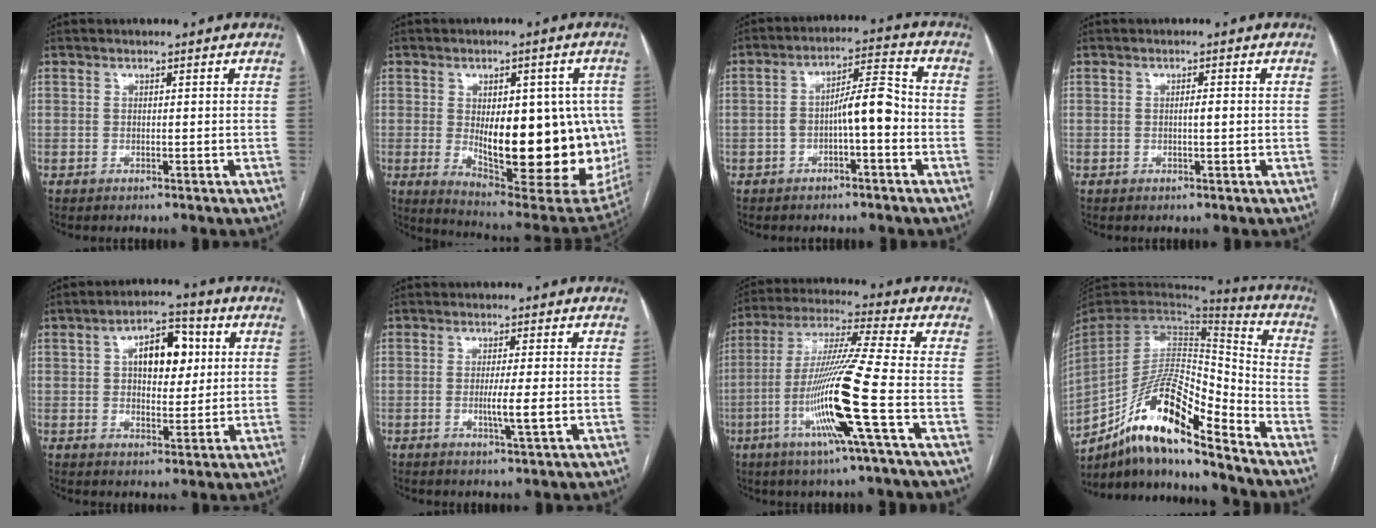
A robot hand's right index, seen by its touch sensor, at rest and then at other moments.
{"total": 22.7, "force": [-1.8, 8.4, 21.0], "torque": [-0.240, 0.001, 0.005]}
{"total": 7.2, "force": [-1.7, 1.7, 6.8], "torque": [-0.113, 0.028, -0.028]}
{"total": 1.3, "force": [0.0, 0.1, 1.3], "torque": [-0.022, 0.002, 0.000]}
{"total": 8.7, "force": [2.1, 4.4, 7.2], "torque": [-0.108, 0.022, 0.034]}
{"total": 3.8, "force": [-0.6, -0.3, 3.7], "torque": [-0.069, -0.009, -0.011]}
{"total": 15.9, "force": [-4.8, -1.6, 15.0], "torque": [-0.302, -0.017, -0.100]}
{"total": 18.2, "force": [-12.9, 2.4, 12.5], "torque": [-0.254, 0.004, -0.236]}